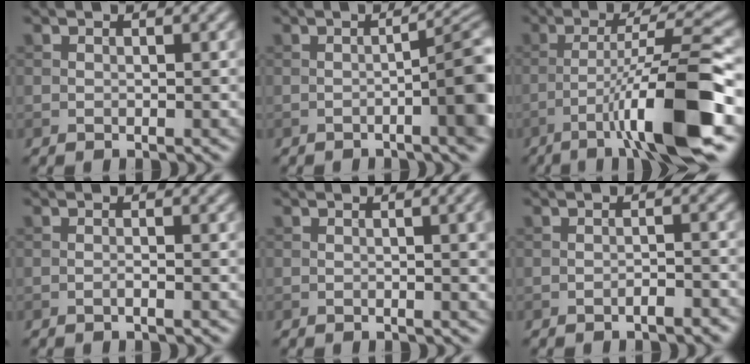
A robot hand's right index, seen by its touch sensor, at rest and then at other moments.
{"total": 8.1, "force": [-1.6, 1.9, 7.7], "torque": [-0.092, -0.001, -0.022]}
{"total": 10.6, "force": [-4.7, 1.1, 9.4], "torque": [-0.149, 0.020, -0.075]}
{"total": 0.7, "force": [-0.3, 0.1, 0.6], "torque": [-0.010, 0.001, -0.009]}
{"total": 3.9, "force": [0.3, 1.4, 3.6], "torque": [-0.030, 0.010, -0.001]}
{"total": 1.5, "force": [-1.1, 0.3, 1.0], "torque": [-0.014, 0.005, -0.017]}